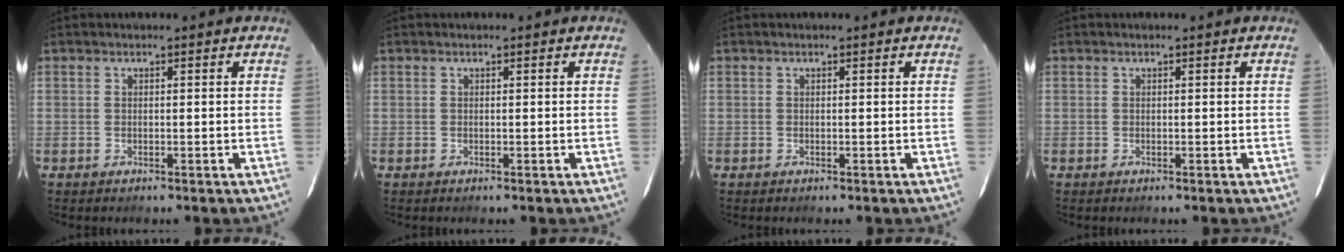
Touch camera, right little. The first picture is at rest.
{"total": 0.0}
{"total": 0.0}
{"total": 0.0}